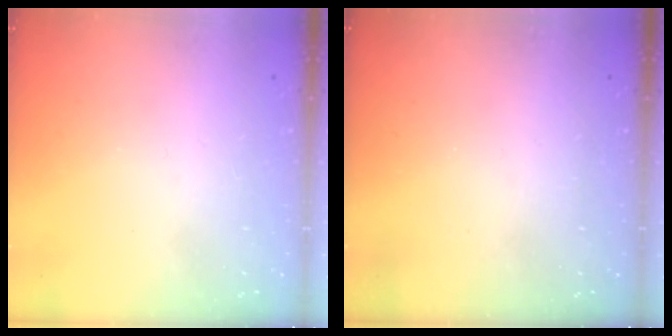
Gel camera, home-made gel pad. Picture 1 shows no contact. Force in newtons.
{"total": 0.0}